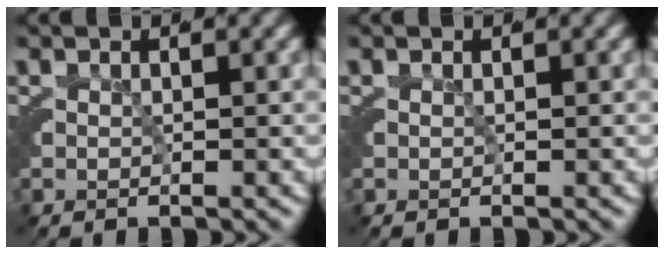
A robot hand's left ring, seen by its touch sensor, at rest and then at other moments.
{"total": 0.0}